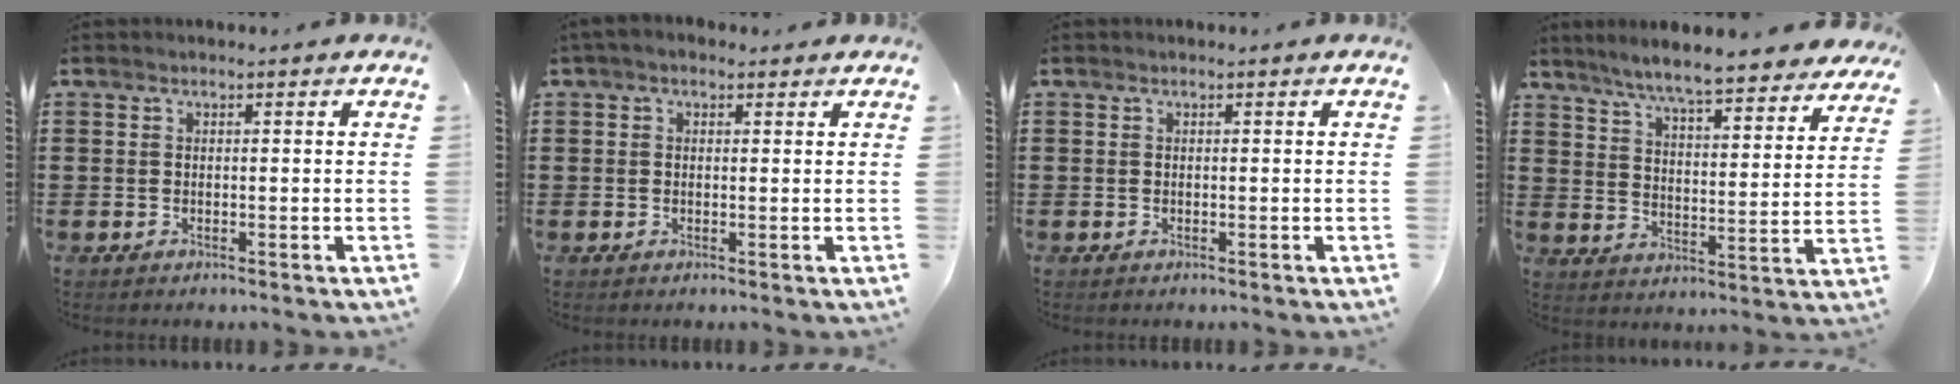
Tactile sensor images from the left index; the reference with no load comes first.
{"total": 1.3, "force": [0.4, 0.9, 0.9], "torque": [-0.018, 0.007, 0.007]}
{"total": 0.0}
{"total": 6.6, "force": [6.2, -0.3, 2.3], "torque": [-0.074, -0.042, 0.104]}